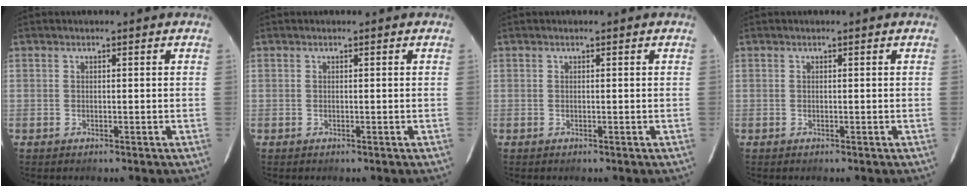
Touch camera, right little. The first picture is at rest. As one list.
[{"total": 0.0}, {"total": 0.0}, {"total": 0.0}]